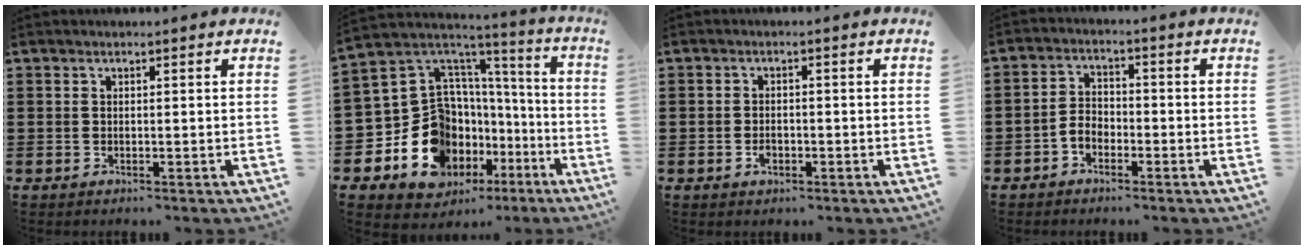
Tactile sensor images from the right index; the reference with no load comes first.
{"total": 13.8, "force": [-5.2, 11.2, 6.2], "torque": [-0.176, -0.024, -0.092]}
{"total": 1.7, "force": [-0.8, 1.0, 1.0], "torque": [-0.020, 0.001, -0.015]}
{"total": 2.8, "force": [-1.8, 1.8, 1.2], "torque": [-0.035, 0.003, -0.040]}